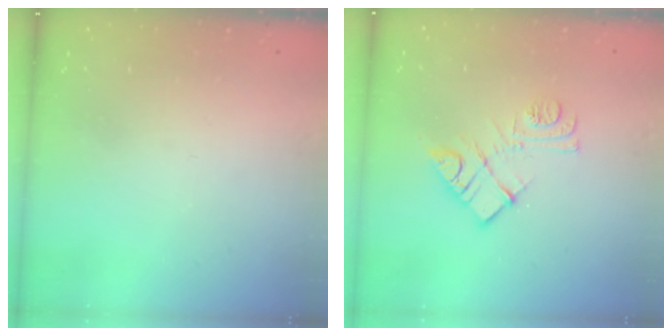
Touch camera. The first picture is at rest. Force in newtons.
{"total": 11.1, "press": 11.1, "slide": 0.5}